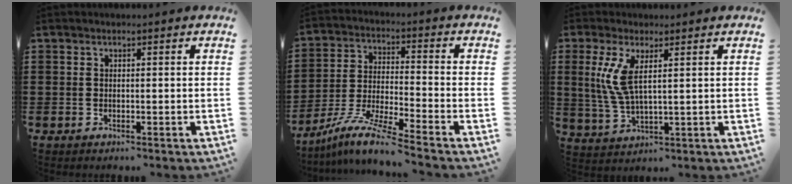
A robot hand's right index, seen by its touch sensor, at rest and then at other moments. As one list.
[{"total": 8.7, "force": [-7.5, -0.1, 4.3], "torque": [-0.098, -0.006, -0.154]}, {"total": 6.6, "force": [2.2, 2.3, 5.8], "torque": [-0.141, -0.004, 0.031]}]